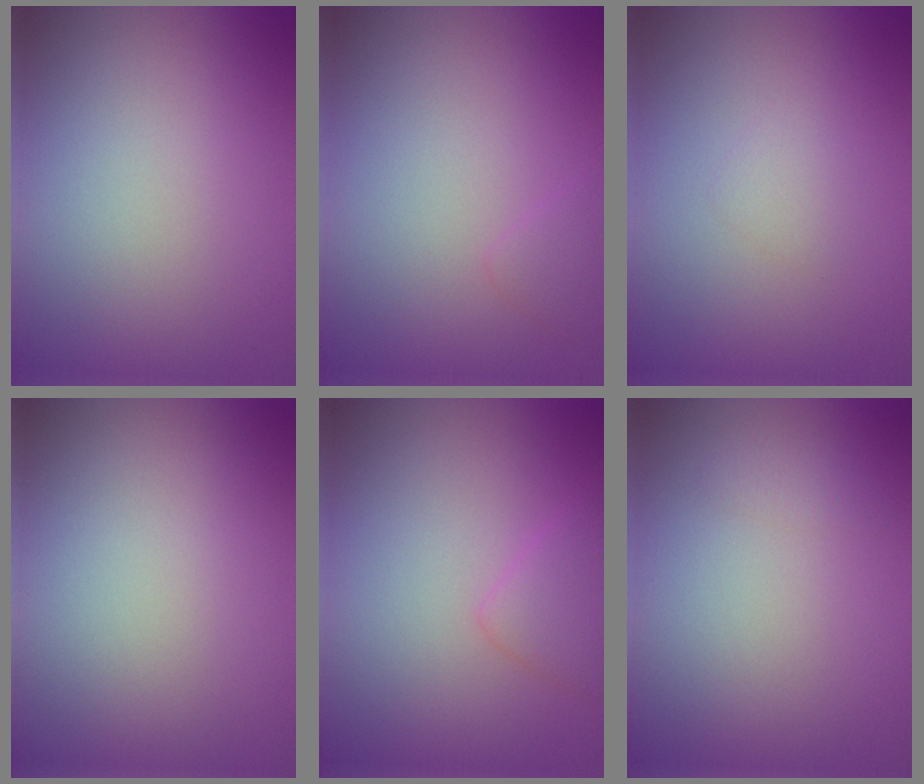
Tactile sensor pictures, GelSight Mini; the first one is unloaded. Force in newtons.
{"total": 0.9, "press": 0.9, "slide": 0.1}
{"total": 0.9, "press": 0.9, "slide": 0.1}
{"total": 0.0}
{"total": 2.2, "press": 2.2, "slide": 0.1}
{"total": 0.7, "press": 0.7, "slide": 0.0}